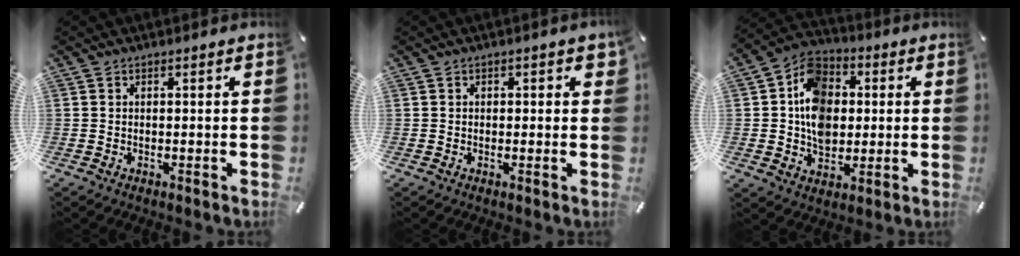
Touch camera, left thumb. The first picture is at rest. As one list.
[{"total": 1.0, "force": [0.0, 0.7, 0.7], "torque": [-0.006, 0.003, -0.003]}, {"total": 12.3, "force": [0.4, 10.2, 6.8], "torque": [-0.134, 0.014, 0.006]}]